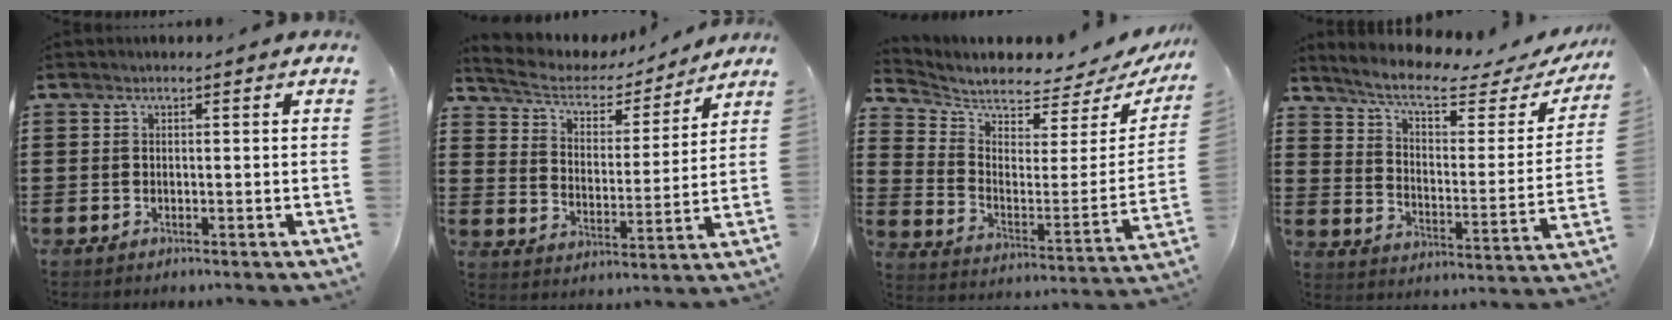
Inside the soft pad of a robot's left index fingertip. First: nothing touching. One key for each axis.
{"total": 5.3, "fx": 4.6, "fy": 1.8, "fz": 1.7, "tx": -0.061, "ty": -0.028, "tz": 0.073}
{"total": 4.3, "fx": 4.2, "fy": 0.3, "fz": 0.8, "tx": -0.045, "ty": -0.050, "tz": 0.066}
{"total": 7.5, "fx": 5.6, "fy": 1.4, "fz": 4.7, "tx": -0.108, "ty": -0.032, "tz": 0.091}